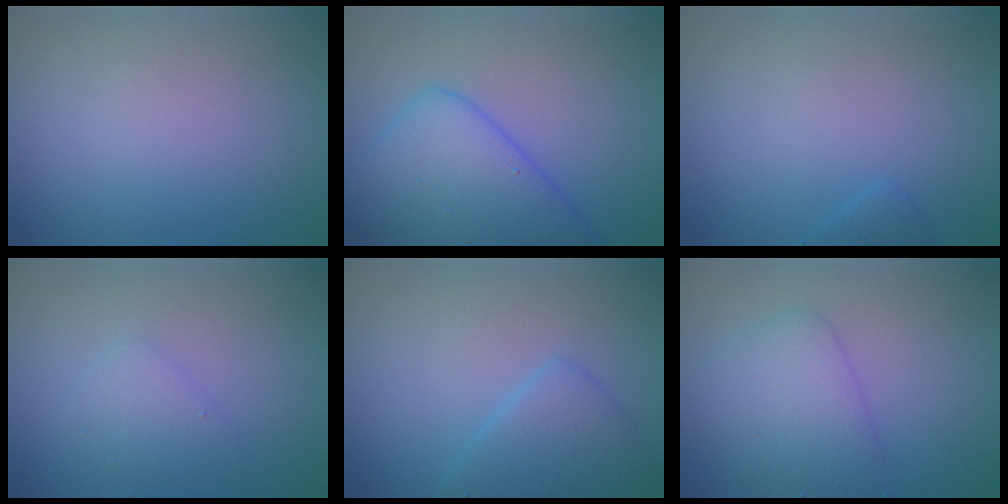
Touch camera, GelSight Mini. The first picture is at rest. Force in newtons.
{"total": 7.4, "press": 7.4, "slide": 0.2}
{"total": 0.9, "press": 0.9, "slide": 0.1}
{"total": 1.7, "press": 1.7, "slide": 0.1}
{"total": 3.3, "press": 3.3, "slide": 0.2}
{"total": 3.8, "press": 3.8, "slide": 0.1}